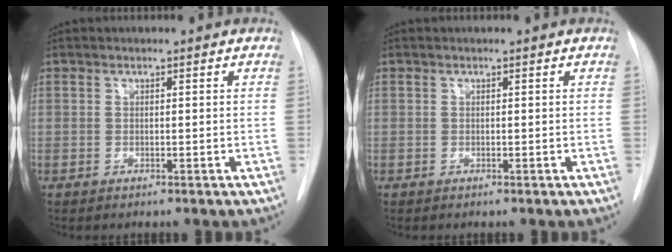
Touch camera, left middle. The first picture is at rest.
{"total": 0.0}